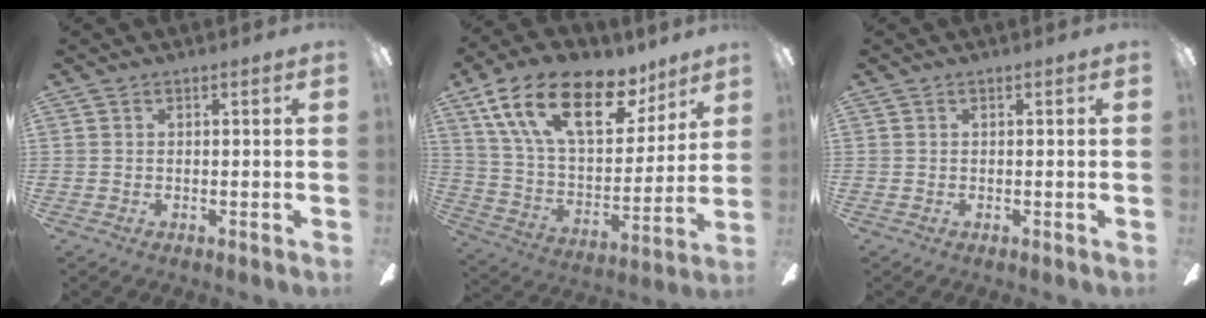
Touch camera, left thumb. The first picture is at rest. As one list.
[{"total": 24.0, "force": [13.4, 12.1, 15.9], "torque": [-0.283, -0.059, 0.235]}, {"total": 0.0}]